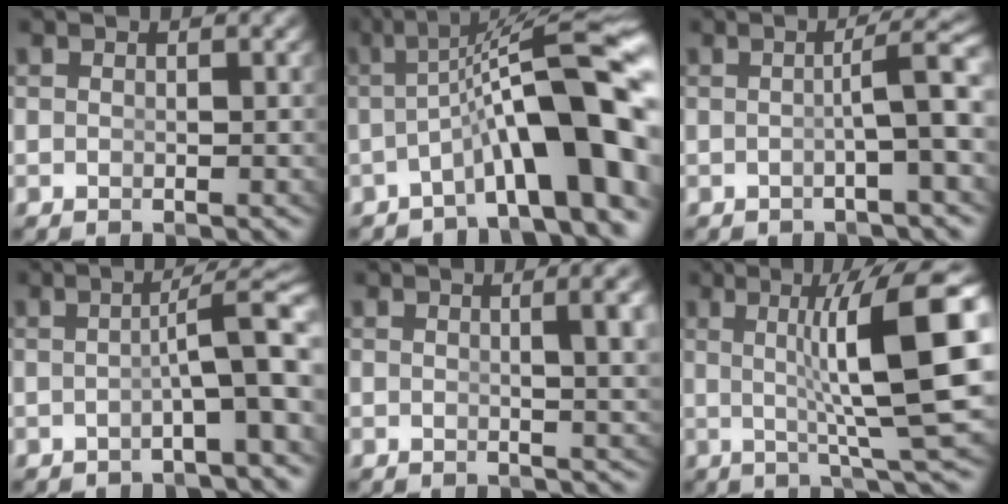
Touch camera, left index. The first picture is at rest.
{"total": 11.0, "force": [-0.7, 3.2, 10.5], "torque": [-0.143, 0.006, -0.007]}
{"total": 3.4, "force": [-0.6, -0.2, 3.4], "torque": [-0.037, 0.008, -0.010]}
{"total": 4.5, "force": [-1.4, 0.4, 4.3], "torque": [-0.047, 0.008, -0.020]}
{"total": 3.3, "force": [1.0, 0.0, 3.1], "torque": [-0.032, -0.003, 0.018]}
{"total": 9.9, "force": [1.1, 1.2, 9.7], "torque": [-0.137, 0.010, 0.019]}